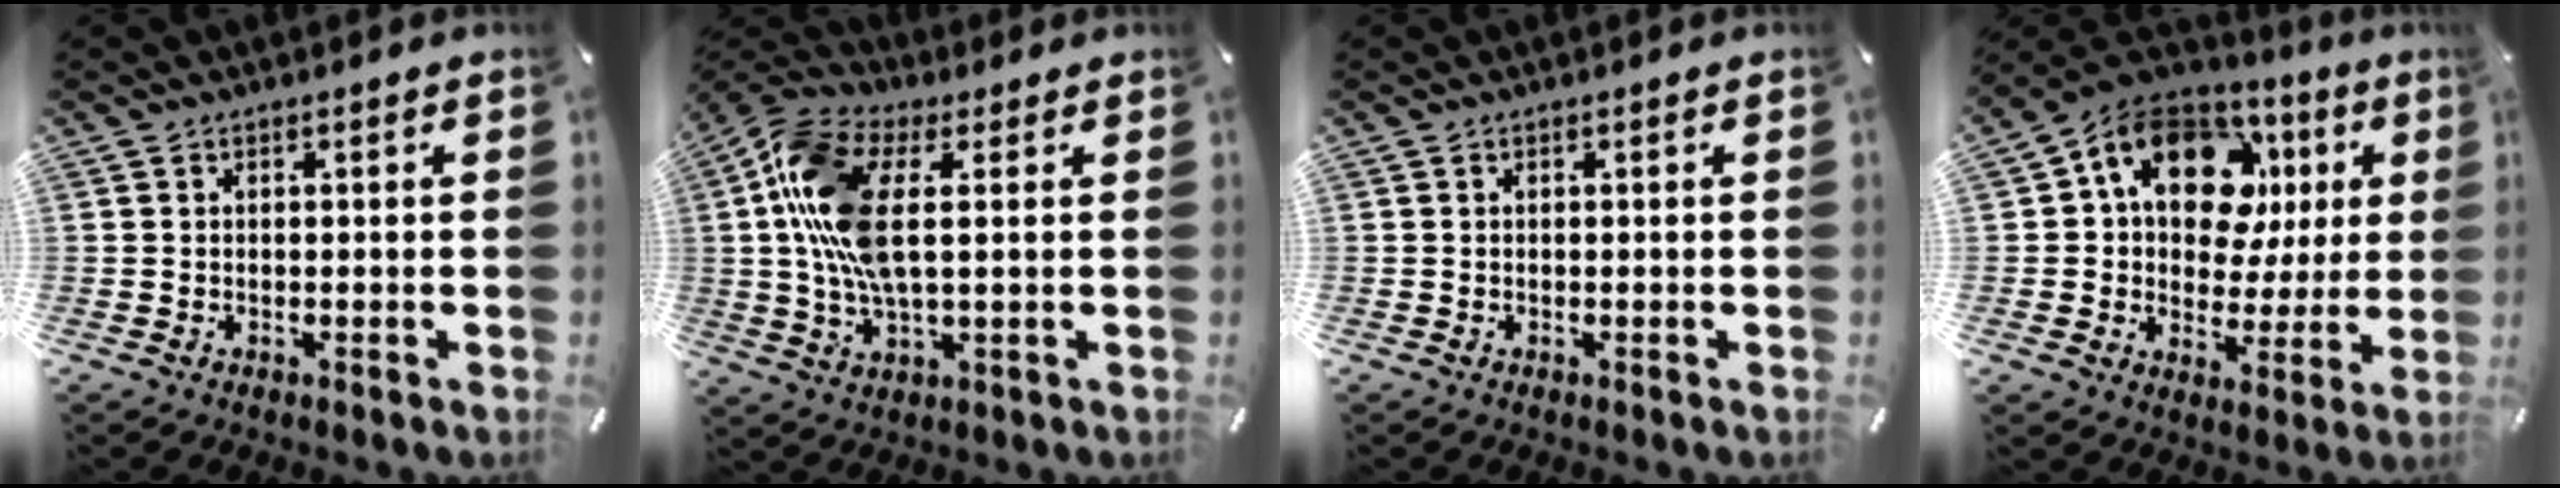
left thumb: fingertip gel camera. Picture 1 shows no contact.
{"total": 15.2, "force": [2.8, 7.3, 13.1], "torque": [-0.293, -0.009, 0.048]}
{"total": 0.0}
{"total": 17.4, "force": [7.2, 12.0, 10.4], "torque": [-0.175, -0.023, 0.132]}